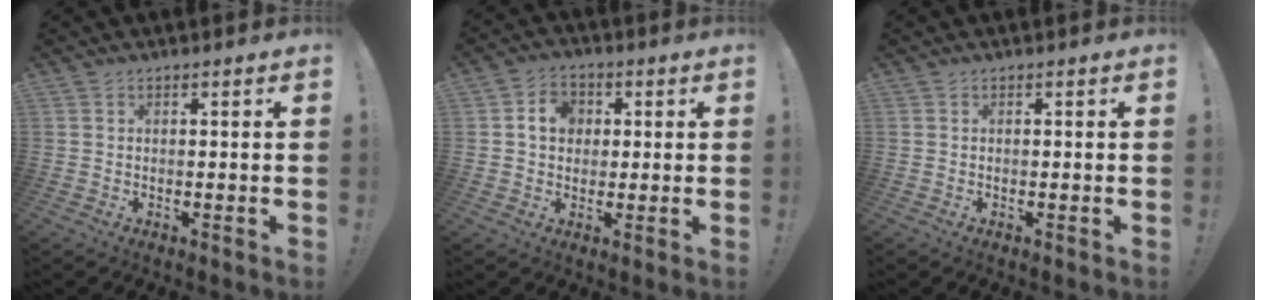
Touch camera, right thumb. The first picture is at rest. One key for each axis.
{"total": 7.2, "fx": 1.5, "fy": 5.9, "fz": 3.7, "tx": -0.053, "ty": 0.006, "tz": 0.028}
{"total": 0.0}